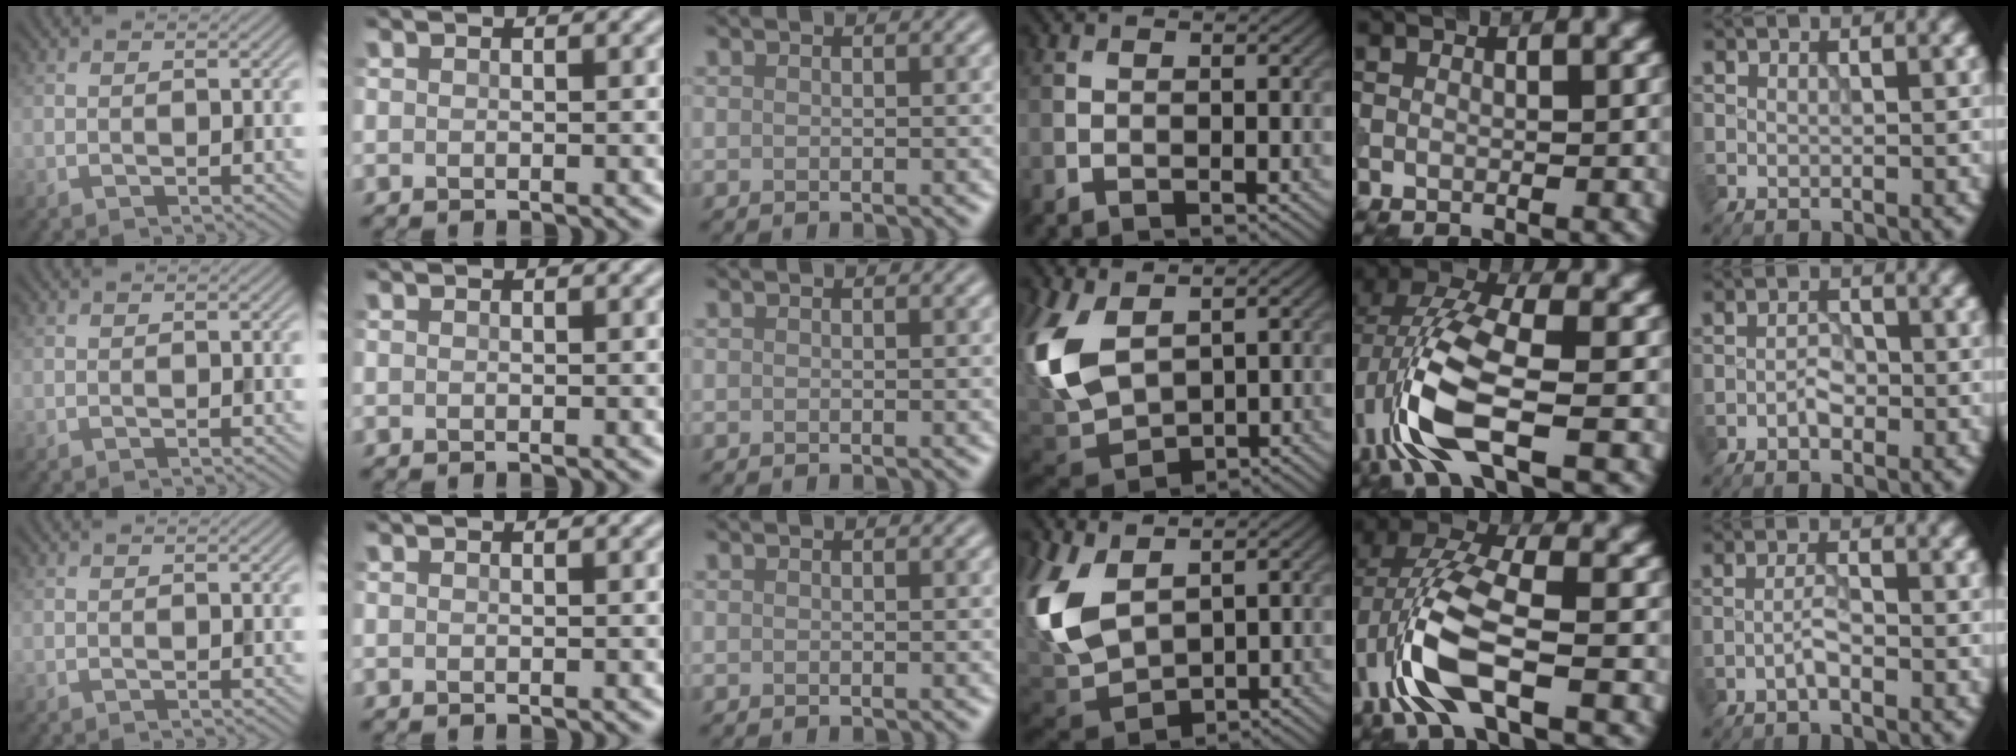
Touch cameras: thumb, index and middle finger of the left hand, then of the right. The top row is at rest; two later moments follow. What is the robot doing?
{"motion": "wipe", "object": "makeup brush"}